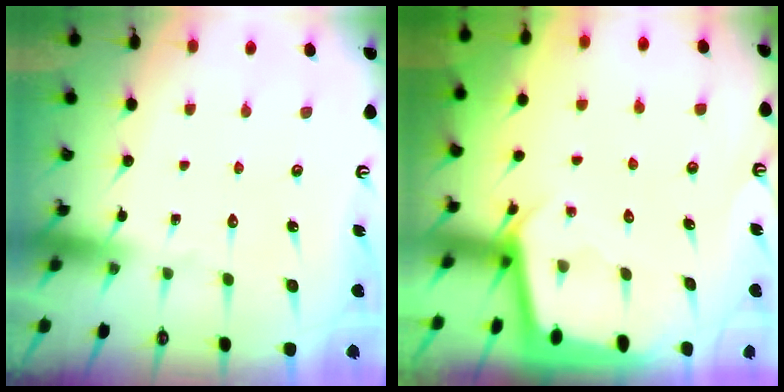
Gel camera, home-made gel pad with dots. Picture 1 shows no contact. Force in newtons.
{"total": 2.3, "press": 2.3, "slide": 0.0}